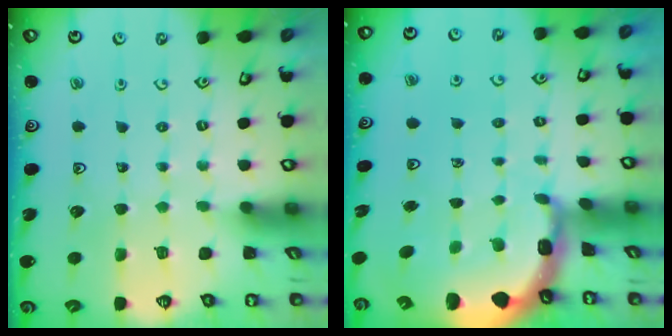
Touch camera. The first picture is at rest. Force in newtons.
{"total": 3.2, "press": 3.1, "slide": 0.9}